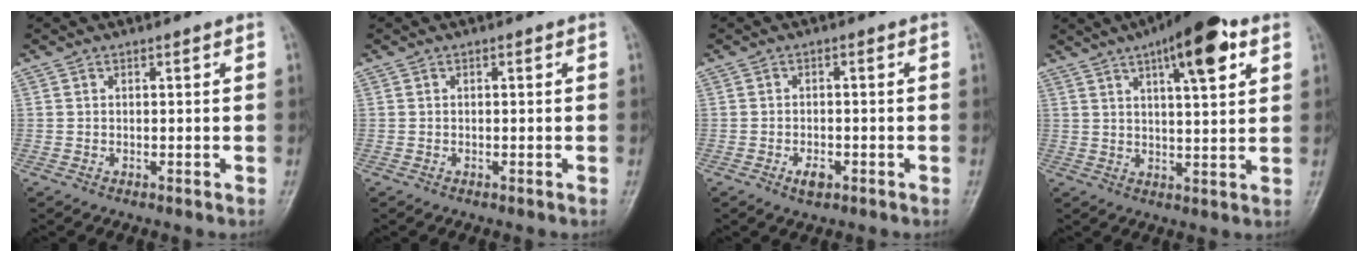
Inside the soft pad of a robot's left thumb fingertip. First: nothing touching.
{"total": 0.0}
{"total": 2.9, "force": [-1.5, 1.6, 2.0], "torque": [-0.030, 0.006, -0.024]}
{"total": 13.2, "force": [6.6, 3.8, 10.7], "torque": [-0.142, -0.012, 0.094]}